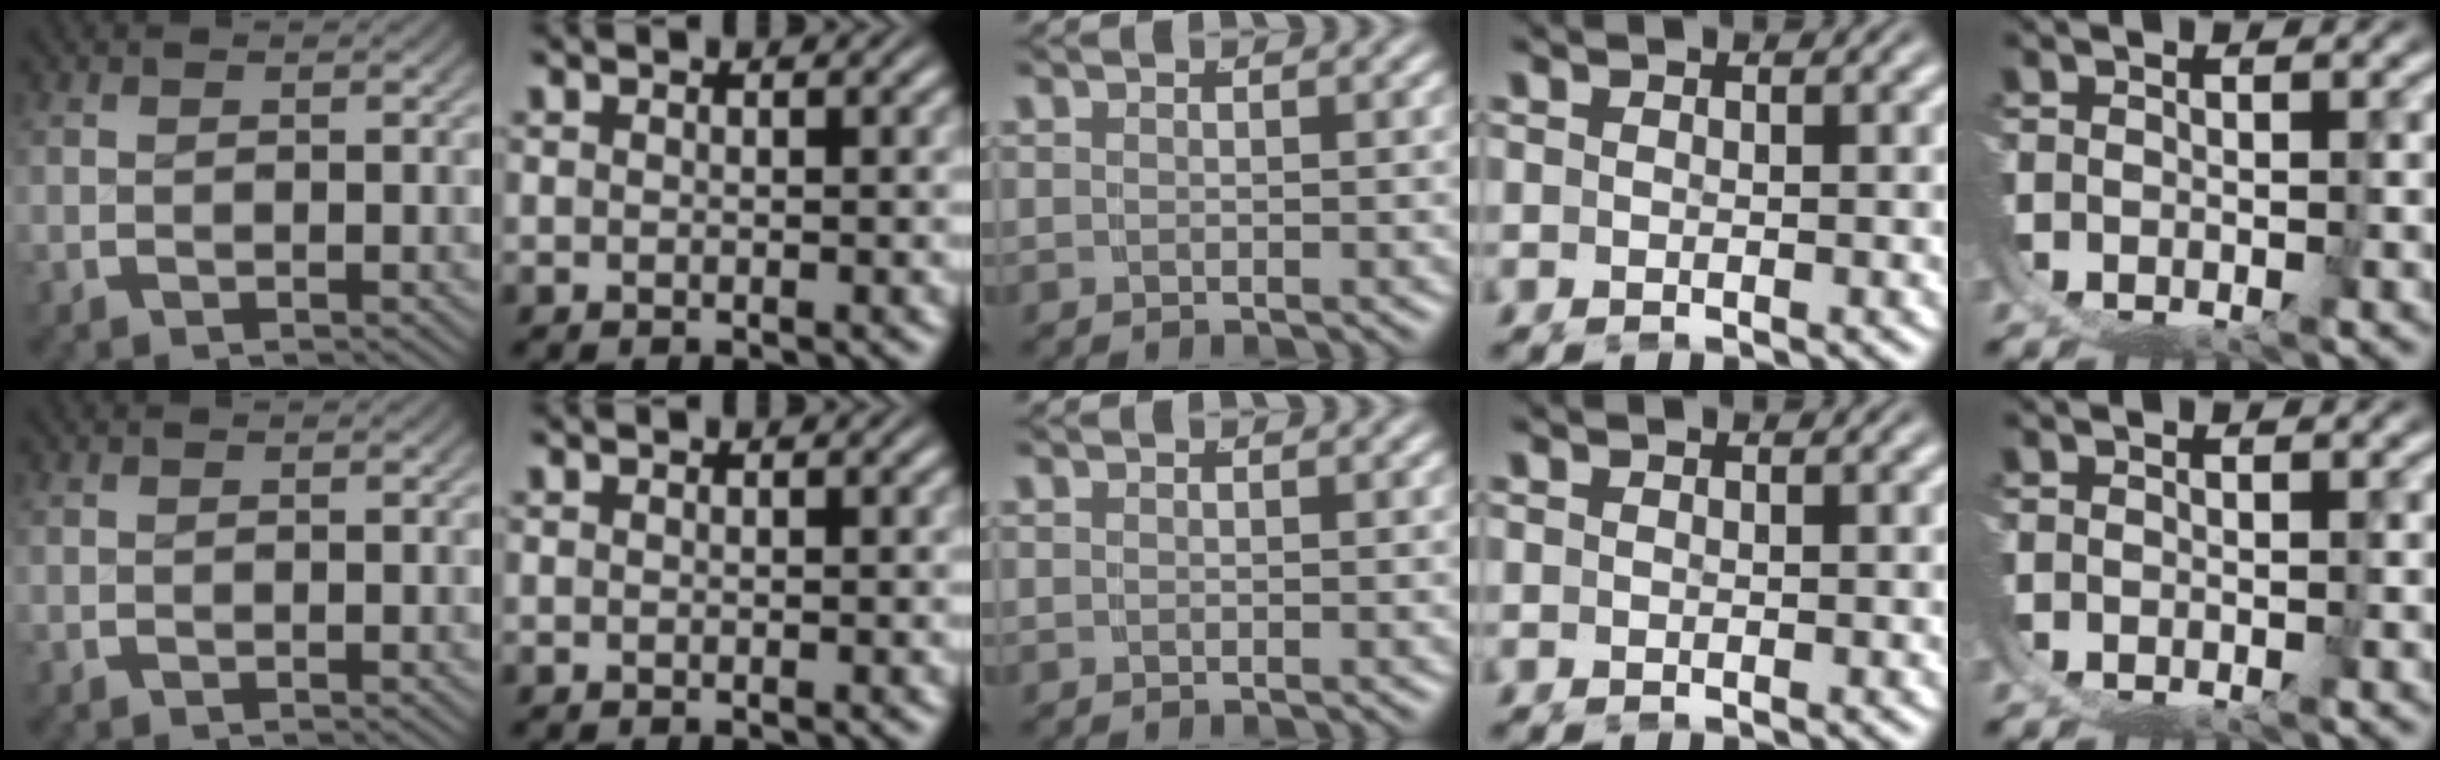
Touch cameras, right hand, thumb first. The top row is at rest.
{}